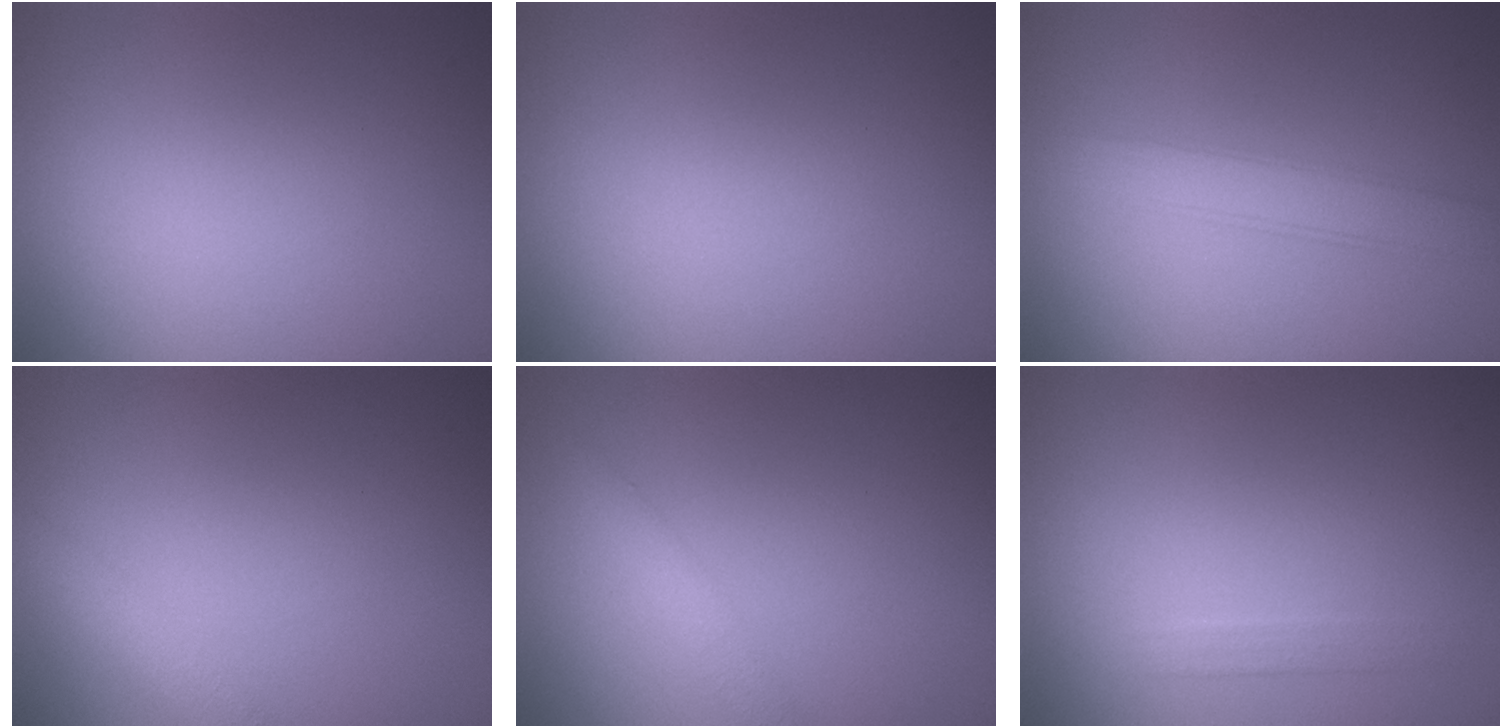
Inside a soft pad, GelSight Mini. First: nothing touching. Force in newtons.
{"total": 0.0}
{"total": 2.8, "press": 2.7, "slide": 0.1}
{"total": 2.1, "press": 2.1, "slide": 0.2}
{"total": 1.5, "press": 1.5, "slide": 0.0}
{"total": 0.9, "press": 0.9, "slide": 0.1}